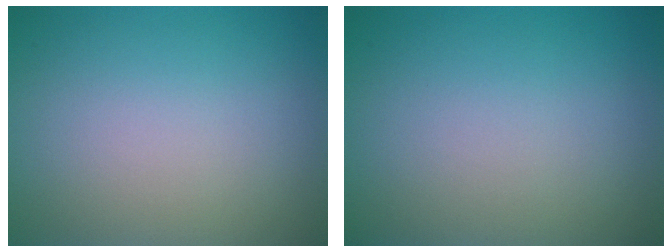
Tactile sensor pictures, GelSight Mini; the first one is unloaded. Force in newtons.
{"total": 0.0}